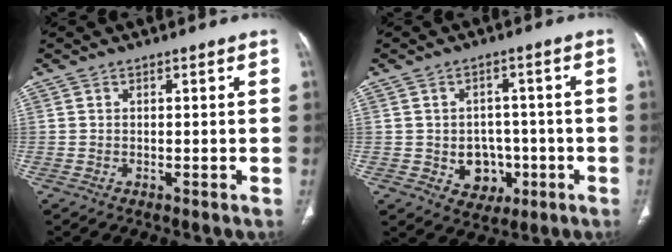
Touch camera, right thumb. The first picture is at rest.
{"total": 7.0, "force": [-1.8, 5.9, 3.2], "torque": [-0.010, 0.018, -0.015]}